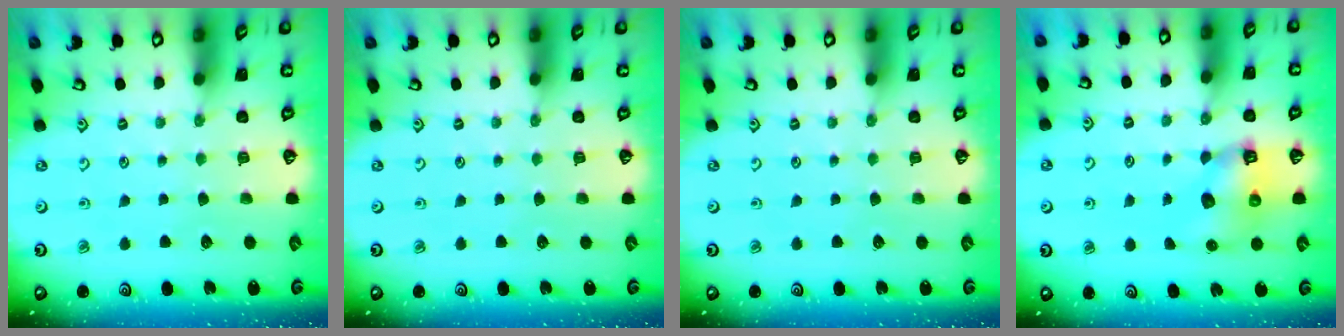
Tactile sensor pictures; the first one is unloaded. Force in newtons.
{"total": 0.0}
{"total": 0.0}
{"total": 8.0, "press": 8.0, "slide": 0.8}